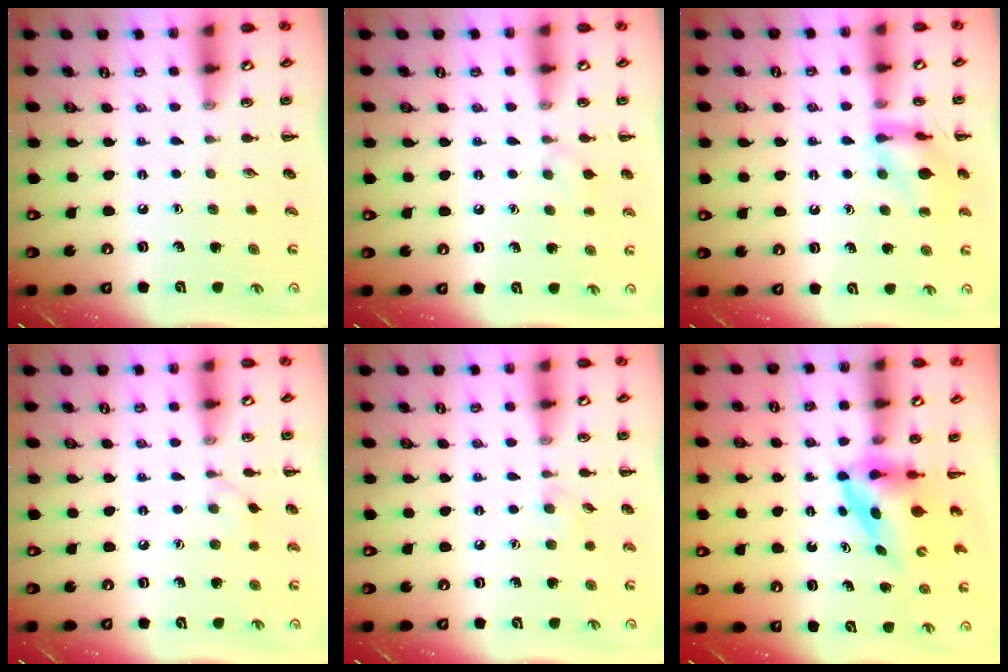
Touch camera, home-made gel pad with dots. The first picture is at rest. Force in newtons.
{"total": 6.0, "press": 5.7, "slide": 2.0}
{"total": 13.3, "press": 13.2, "slide": 1.2}
{"total": 2.7, "press": 2.5, "slide": 1.2}
{"total": 3.9, "press": 3.6, "slide": 1.5}
{"total": 3.9, "press": 3.8, "slide": 0.6}